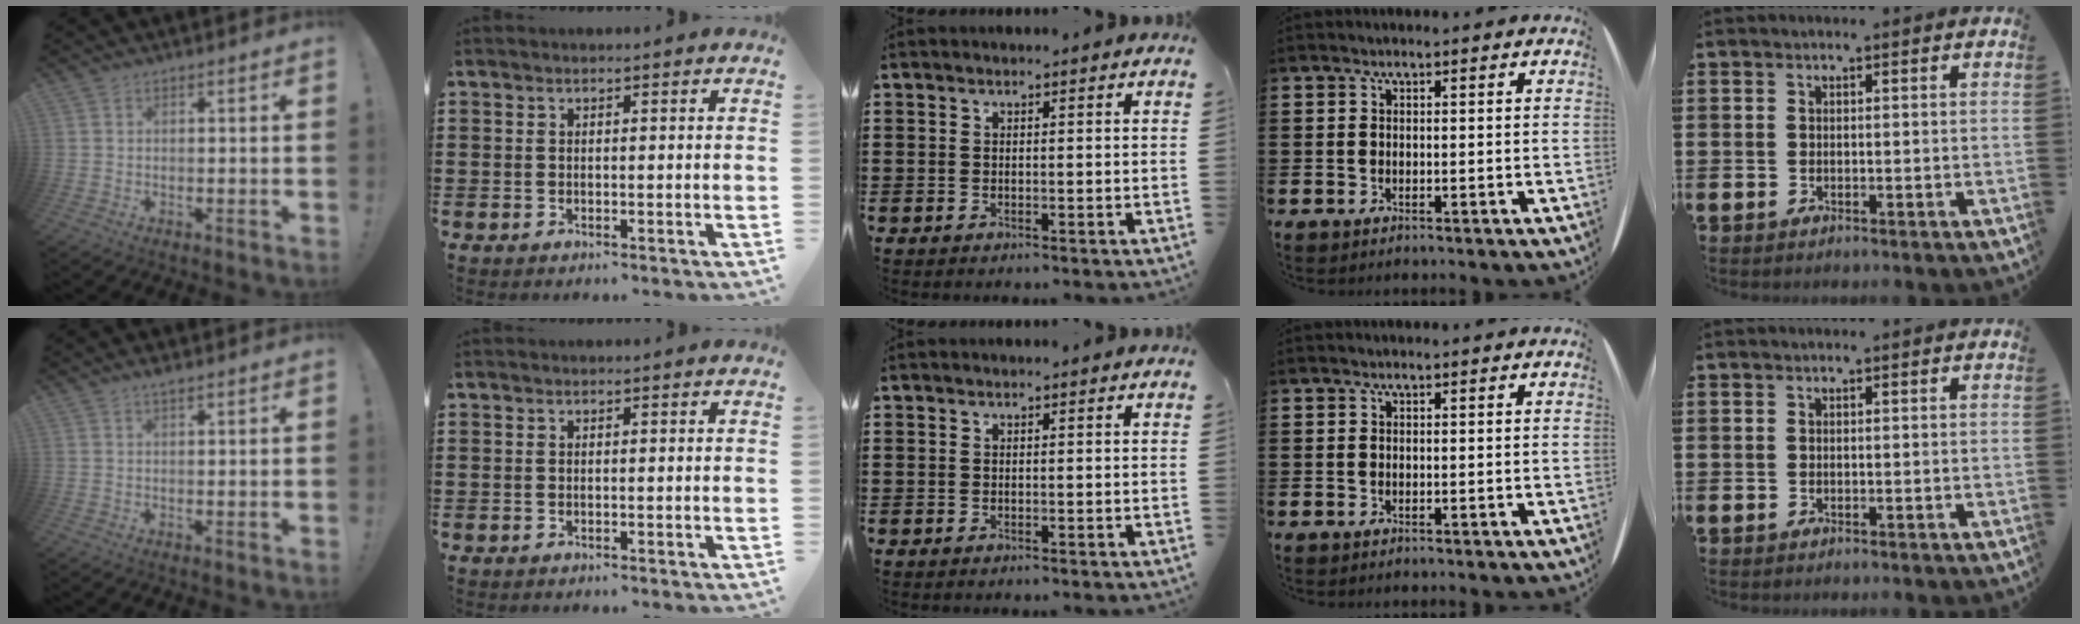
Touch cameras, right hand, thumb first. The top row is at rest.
{"thumb": {"total": 1.7, "force": [1.2, 0.2, 1.1], "torque": [-0.015, -0.003, 0.021]}}